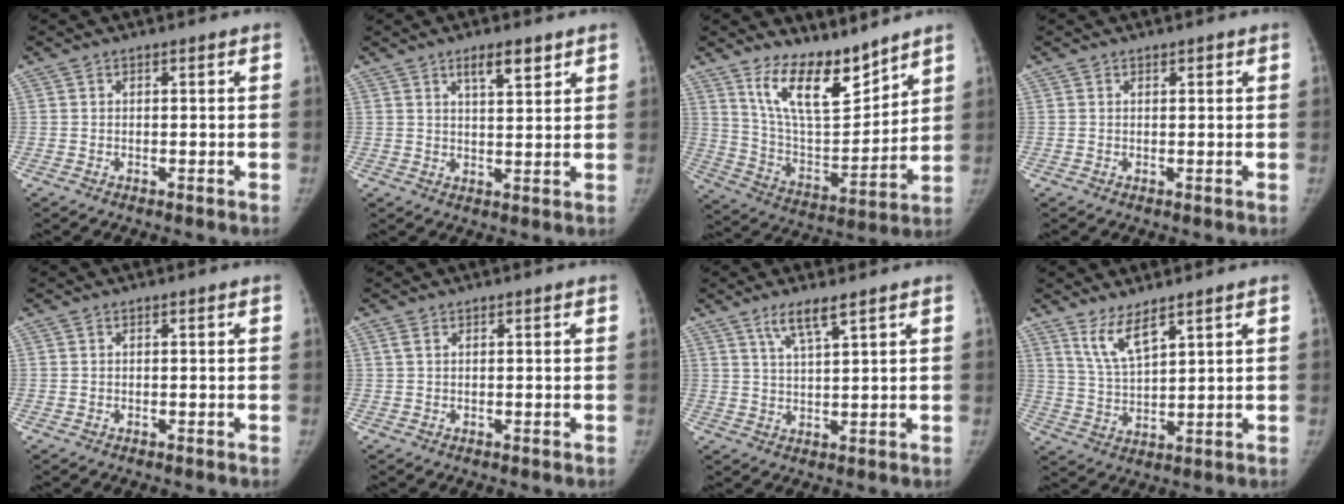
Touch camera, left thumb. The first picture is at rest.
{"total": 5.3, "force": [3.4, 1.6, 3.8], "torque": [-0.049, -0.022, 0.055]}
{"total": 15.0, "force": [11.3, 5.5, 8.2], "torque": [-0.104, -0.083, 0.215]}
{"total": 0.7, "force": [0.5, 0.3, 0.5], "torque": [-0.006, -0.002, 0.008]}
{"total": 0.0}
{"total": 0.9, "force": [0.5, 0.4, 0.6], "torque": [-0.015, 0.010, 0.012]}
{"total": 5.7, "force": [3.8, 0.7, 4.2], "torque": [-0.080, -0.021, 0.077]}
{"total": 6.5, "force": [4.5, 1.5, 4.4], "torque": [-0.078, -0.035, 0.095]}